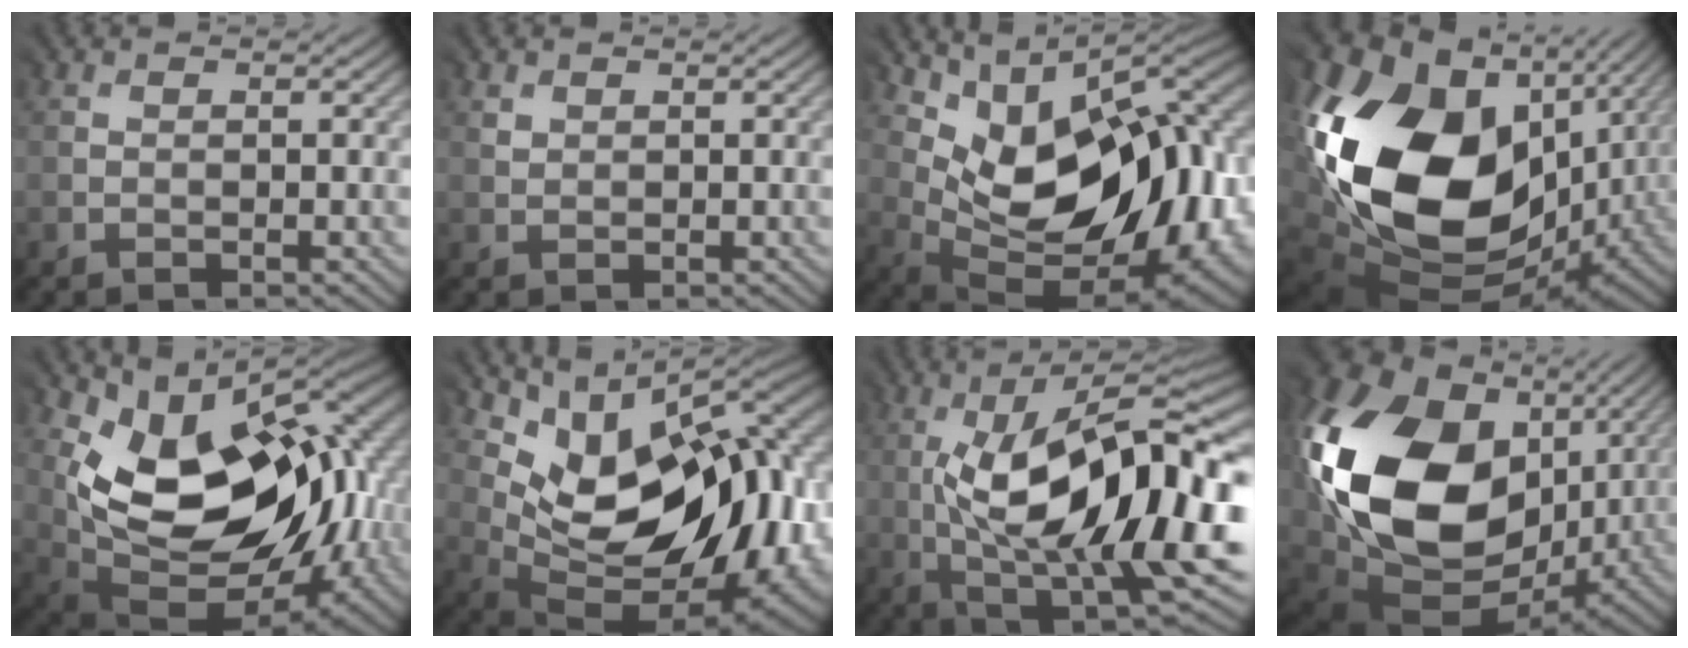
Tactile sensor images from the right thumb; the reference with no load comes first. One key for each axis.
{"total": 1.8, "fx": 1.4, "fy": 1.1, "fz": -0.2, "tx": 0.005, "ty": 0.001, "tz": 0.025}
{"total": 16.1, "fx": 2.9, "fy": 8.3, "fz": 13.4, "tx": -0.203, "ty": 0.012, "tz": 0.065}
{"total": 20.2, "fx": 1.2, "fy": 15.2, "fz": 13.3, "tx": -0.353, "ty": -0.043, "tz": 0.071}
{"total": 14.9, "fx": 3.7, "fy": 9.0, "fz": 11.3, "tx": -0.161, "ty": -0.011, "tz": 0.076}
{"total": 15.4, "fx": 4.1, "fy": 8.0, "fz": 12.5, "tx": -0.187, "ty": 0.010, "tz": 0.088}
{"total": 16.7, "fx": -1.0, "fy": 5.9, "fz": 15.6, "tx": -0.246, "ty": 0.013, "tz": -0.018}
{"total": 20.3, "fx": 3.3, "fy": 15.3, "fz": 13.0, "tx": -0.363, "ty": -0.024, "tz": 0.095}